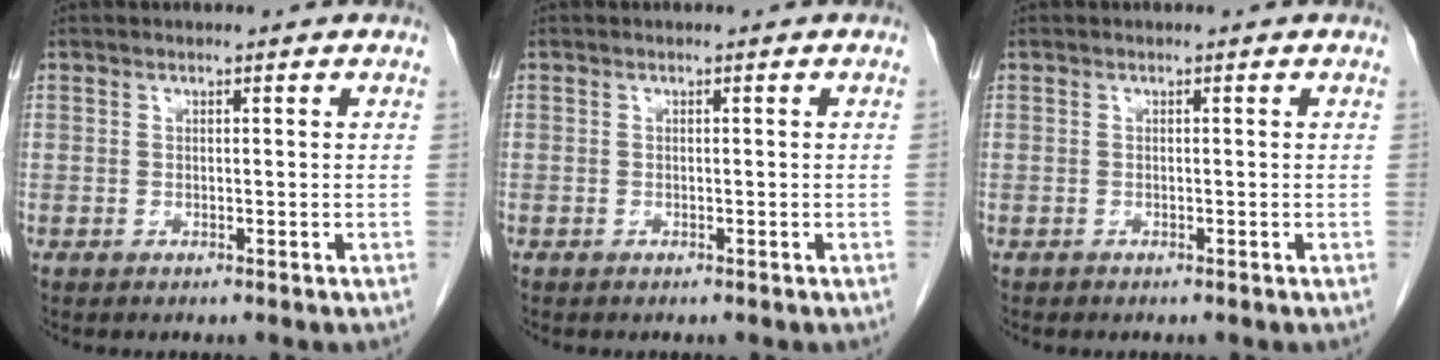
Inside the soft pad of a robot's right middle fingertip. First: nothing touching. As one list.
[{"total": 0.0}, {"total": 0.0}]